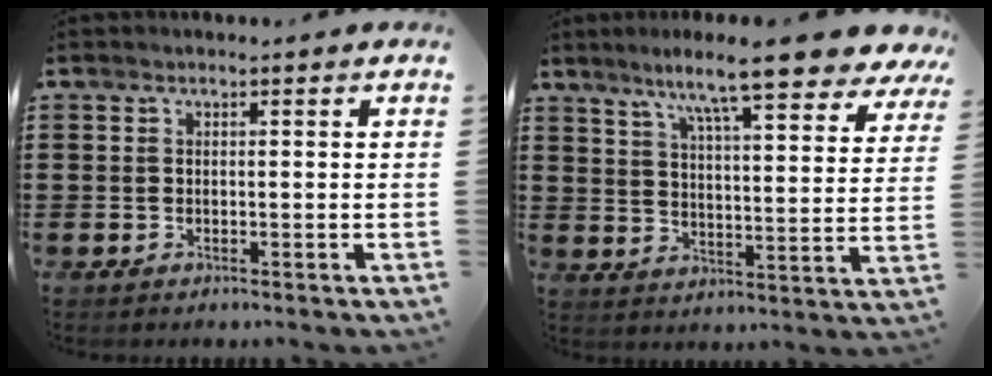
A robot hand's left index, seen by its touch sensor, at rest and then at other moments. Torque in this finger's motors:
{"motor_torque": [2.14, 0.00, 1.05, 0.21]}